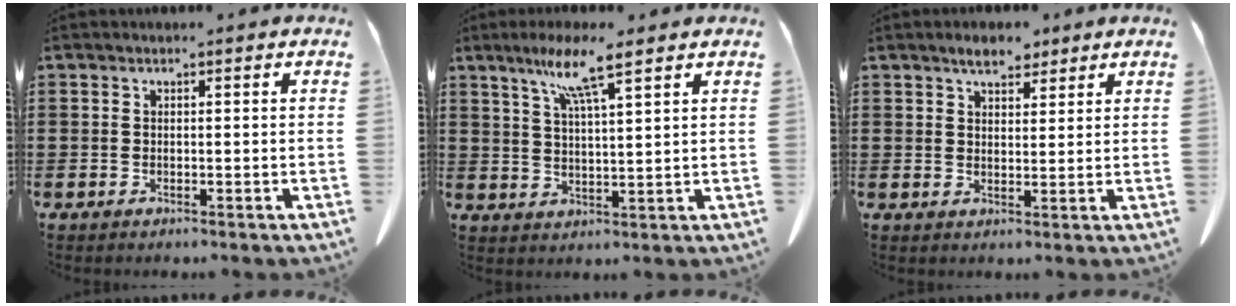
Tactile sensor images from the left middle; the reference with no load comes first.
{"total": 7.5, "force": [5.1, 0.2, 5.5], "torque": [-0.120, -0.003, 0.085]}
{"total": 3.9, "force": [3.3, 1.5, 1.4], "torque": [-0.034, 0.002, 0.062]}